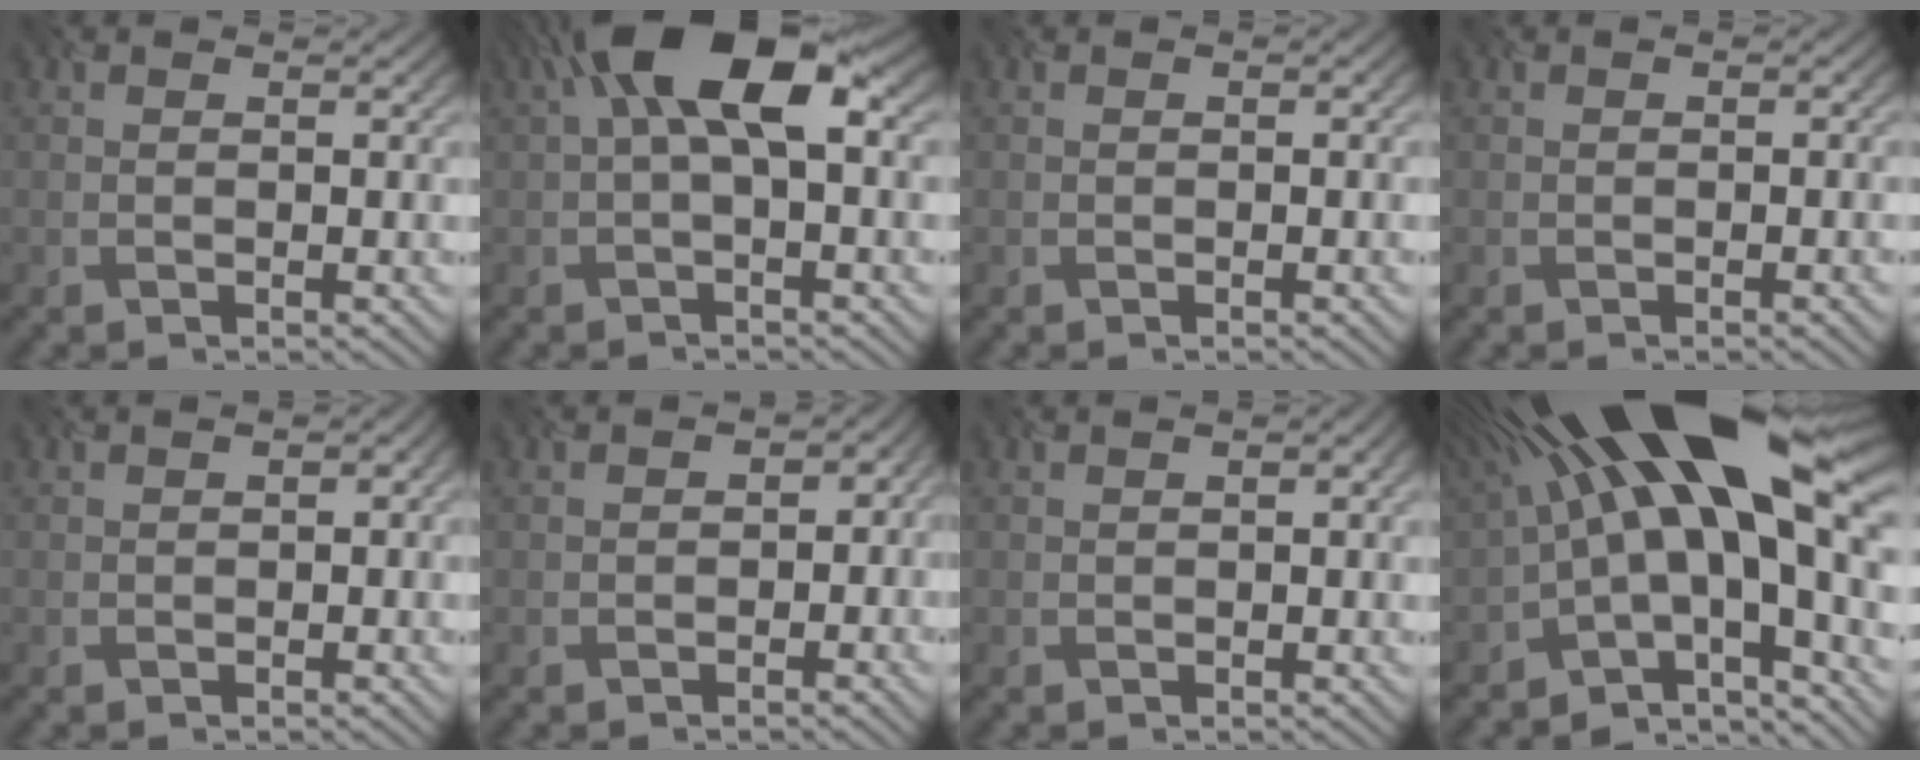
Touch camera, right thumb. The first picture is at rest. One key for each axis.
{"total": 10.4, "fx": 2.9, "fy": 3.9, "fz": 9.2, "tx": -0.162, "ty": 0.024, "tz": 0.047}
{"total": 0.9, "fx": -0.1, "fy": 0.3, "fz": 0.8, "tx": -0.007, "ty": -0.001, "tz": -0.008}
{"total": 1.7, "fx": -0.3, "fy": 0.6, "fz": 1.5, "tx": -0.009, "ty": 0.002, "tz": -0.011}
{"total": 1.2, "fx": -0.5, "fy": 0.5, "fz": 0.9, "tx": -0.013, "ty": 0.000, "tz": -0.006}
{"total": 2.2, "fx": -1.5, "fy": 1.2, "fz": 1.1, "tx": -0.017, "ty": -0.001, "tz": -0.019}
{"total": 1.6, "fx": 0.0, "fy": 0.7, "fz": 1.5, "tx": -0.014, "ty": 0.000, "tz": -0.003}
{"total": 19.8, "fx": 1.8, "fy": 7.2, "fz": 18.3, "tx": -0.262, "ty": 0.017, "tz": 0.019}